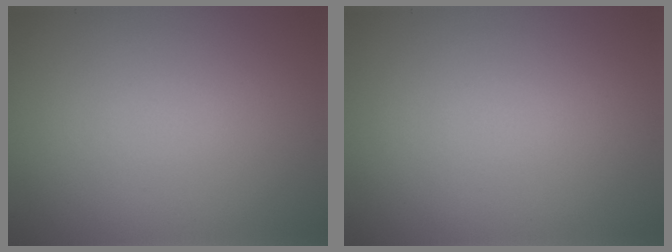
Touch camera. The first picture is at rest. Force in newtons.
{"total": 0.0}